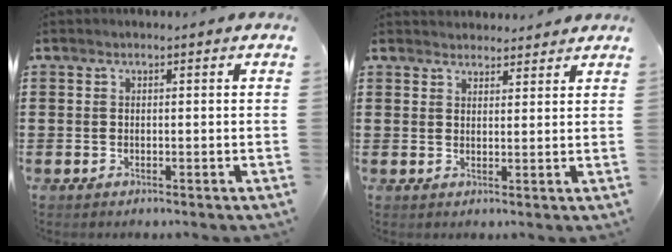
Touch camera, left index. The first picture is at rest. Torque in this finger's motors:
{"motor_torque": [0.18, 0.11, 0.24, 0.01]}